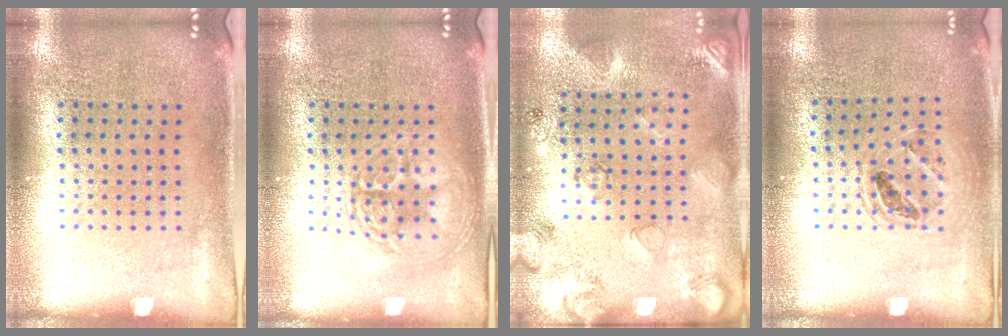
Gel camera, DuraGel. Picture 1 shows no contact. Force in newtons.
{"total": 3.0, "press": 3.0, "slide": 0.5}
{"total": 2.5, "press": 2.0, "slide": 1.5}
{"total": 1.0, "press": 1.0, "slide": 0.2}